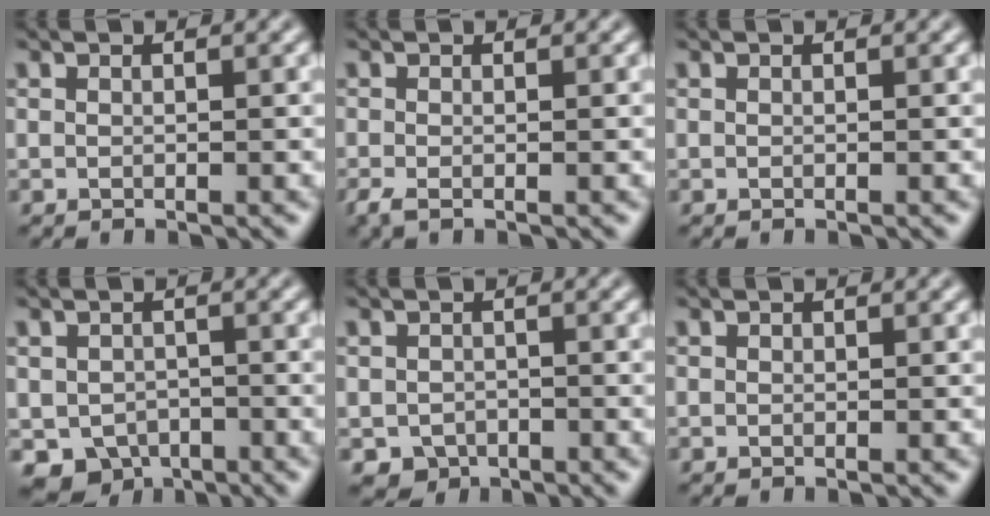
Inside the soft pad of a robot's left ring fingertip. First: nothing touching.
{"total": 1.3, "force": [-0.6, 0.4, 1.0], "torque": [-0.028, -0.010, -0.016]}
{"total": 0.0}
{"total": 4.1, "force": [-2.0, 3.2, 1.7], "torque": [-0.024, -0.012, -0.029]}
{"total": 1.9, "force": [-1.0, 1.5, 0.5], "torque": [-0.004, -0.006, -0.018]}
{"total": 0.0}